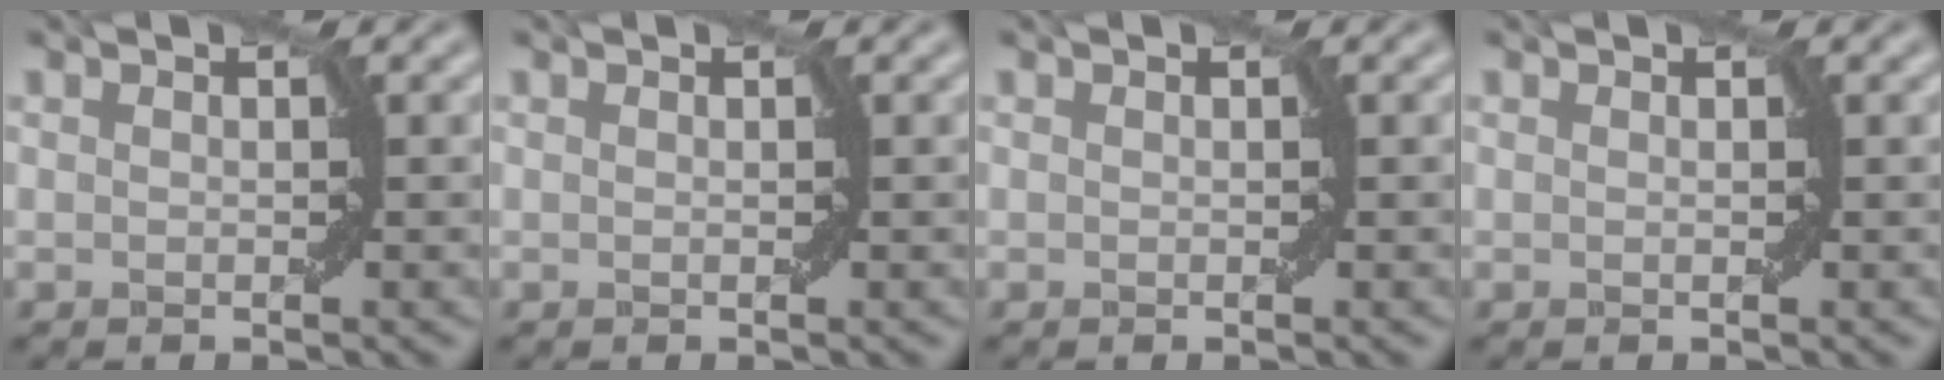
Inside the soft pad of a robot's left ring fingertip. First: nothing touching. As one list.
[{"total": 0.0}, {"total": 0.0}, {"total": 0.0}]